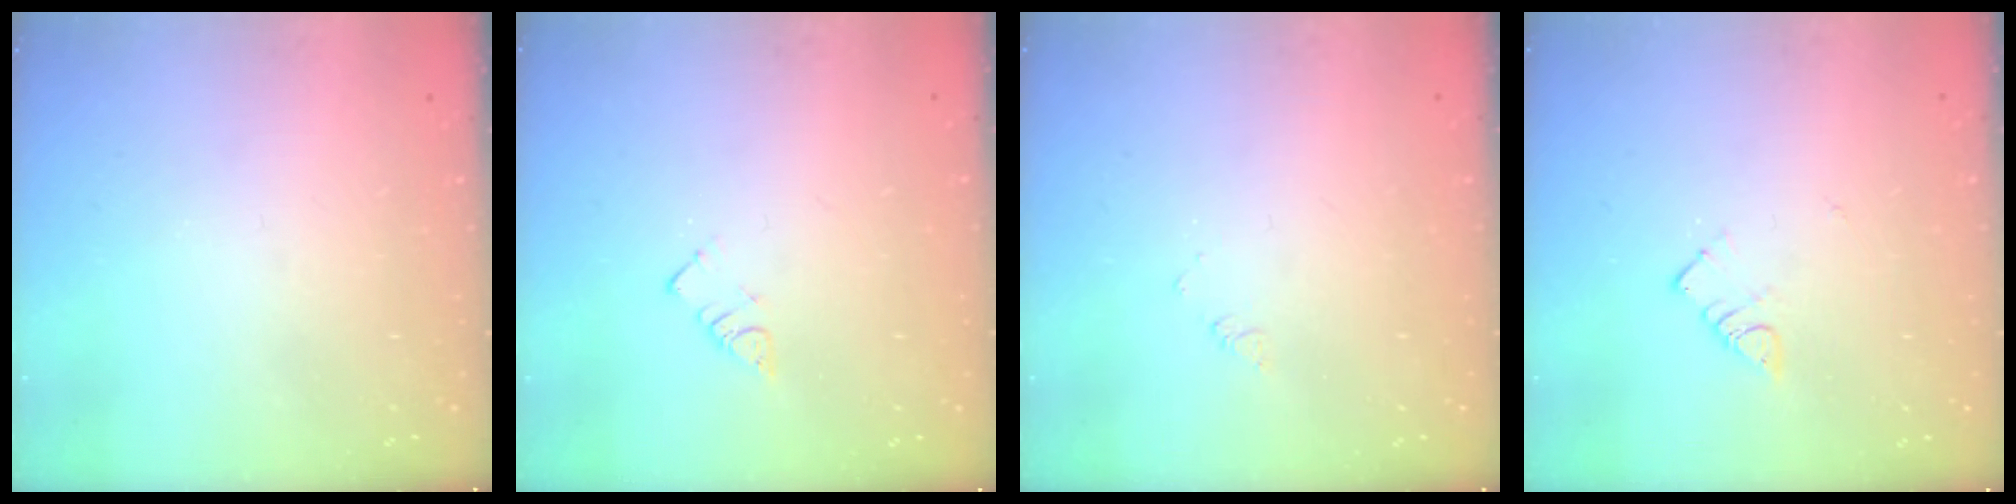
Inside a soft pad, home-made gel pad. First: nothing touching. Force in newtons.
{"total": 2.8, "press": 2.8, "slide": 0.2}
{"total": 1.7, "press": 1.6, "slide": 0.3}
{"total": 3.6, "press": 3.6, "slide": 0.3}